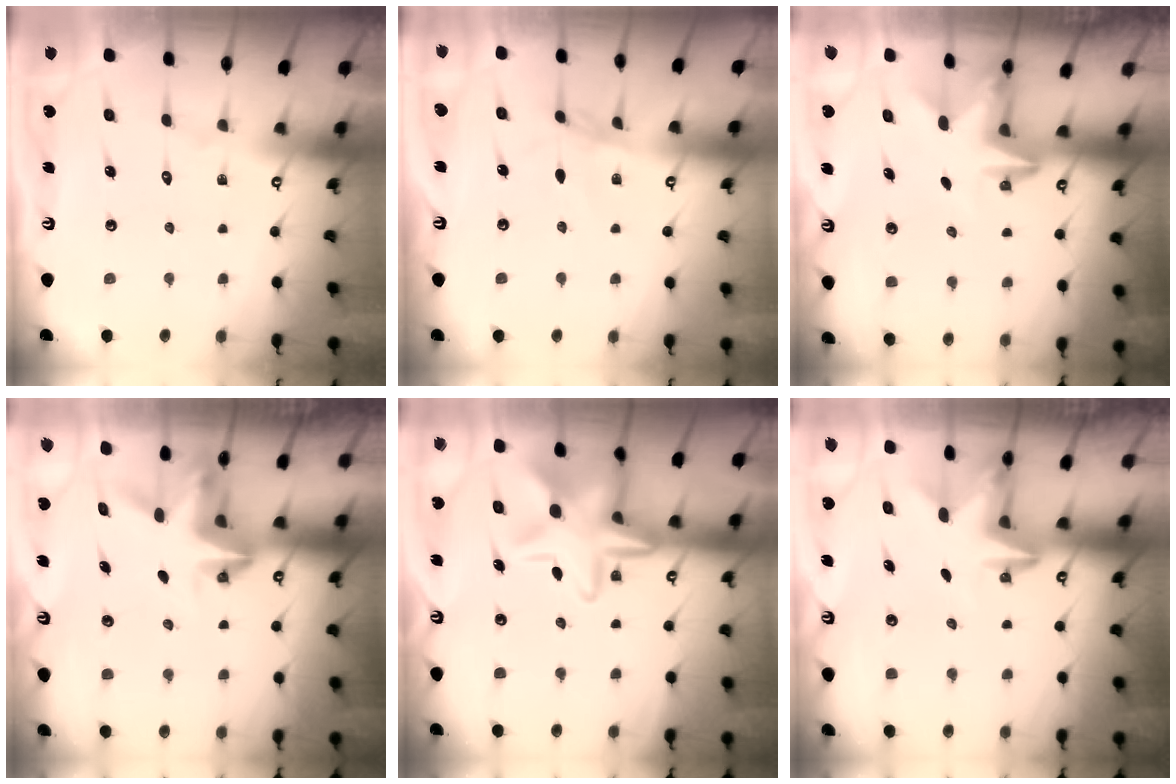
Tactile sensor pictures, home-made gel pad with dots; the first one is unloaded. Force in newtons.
{"total": 1.4, "press": 1.3, "slide": 0.3}
{"total": 2.8, "press": 2.7, "slide": 0.7}
{"total": 3.9, "press": 3.9, "slide": 0.2}
{"total": 14.8, "press": 14.8, "slide": 1.1}
{"total": 3.2, "press": 3.1, "slide": 0.7}